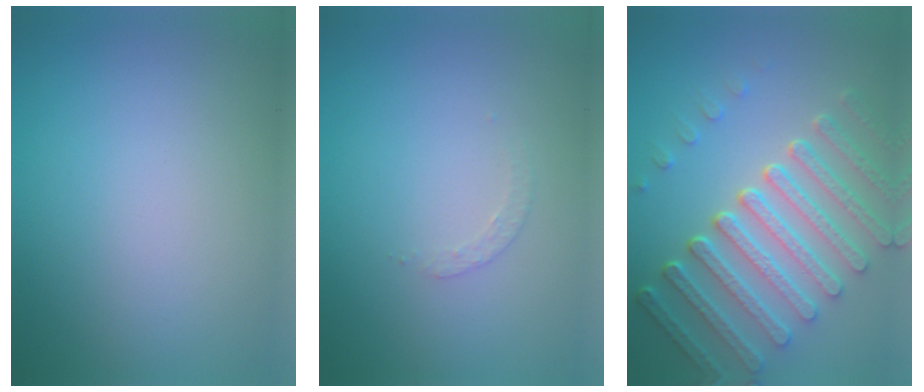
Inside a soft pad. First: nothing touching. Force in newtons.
{"total": 1.1, "press": 1.1, "slide": 0.3}
{"total": 7.5, "press": 5.6, "slide": 5.0}